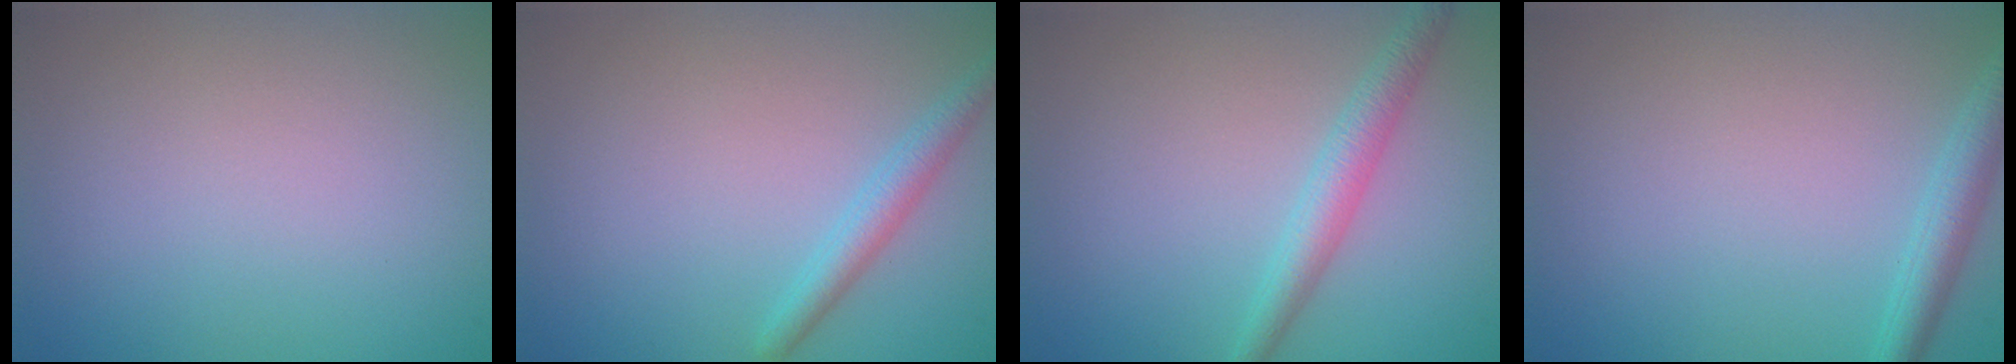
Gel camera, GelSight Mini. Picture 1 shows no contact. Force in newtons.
{"total": 2.1, "press": 2.1, "slide": 0.2}
{"total": 2.7, "press": 2.7, "slide": 0.2}
{"total": 2.5, "press": 2.5, "slide": 0.1}